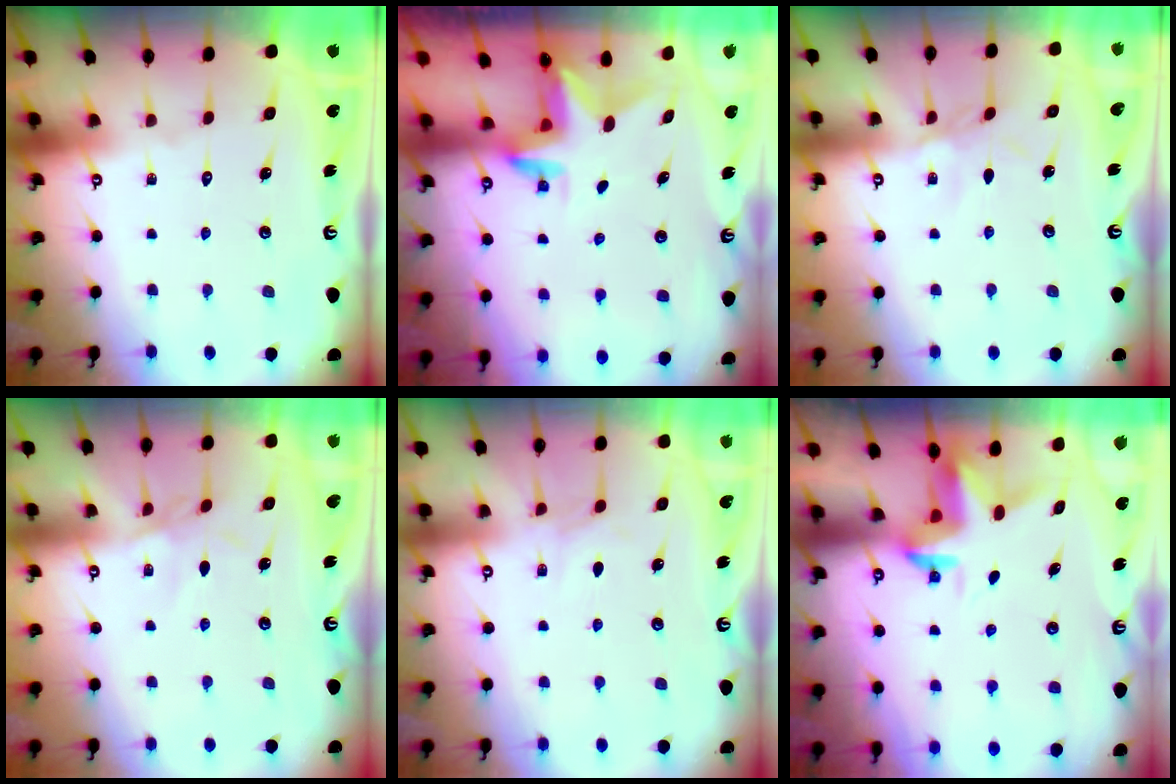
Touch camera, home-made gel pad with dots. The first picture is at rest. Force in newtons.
{"total": 3.1, "press": 3.1, "slide": 0.3}
{"total": 3.7, "press": 3.7, "slide": 0.1}
{"total": 3.1, "press": 3.1, "slide": 0.2}
{"total": 4.3, "press": 4.3, "slide": 0.5}
{"total": 3.3, "press": 3.3, "slide": 0.4}